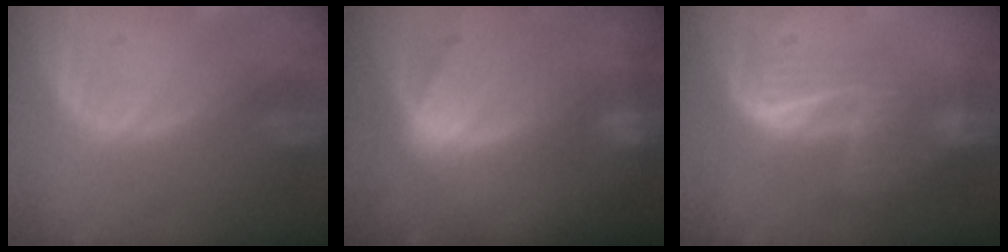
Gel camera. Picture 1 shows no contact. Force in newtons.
{"total": 9.4, "press": 8.2, "slide": 4.7}
{"total": 6.9, "press": 5.6, "slide": 4.0}